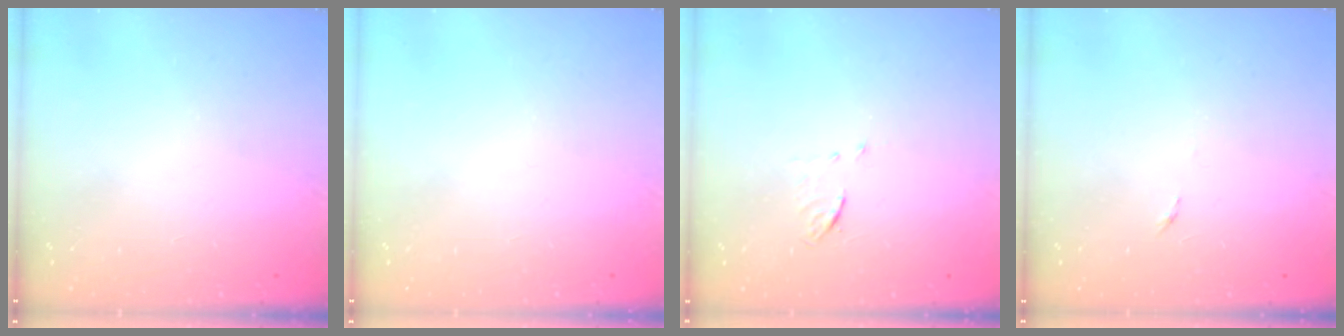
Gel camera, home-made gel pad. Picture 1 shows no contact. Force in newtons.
{"total": 0.0}
{"total": 3.9, "press": 3.6, "slide": 1.4}
{"total": 2.6, "press": 2.6, "slide": 0.4}